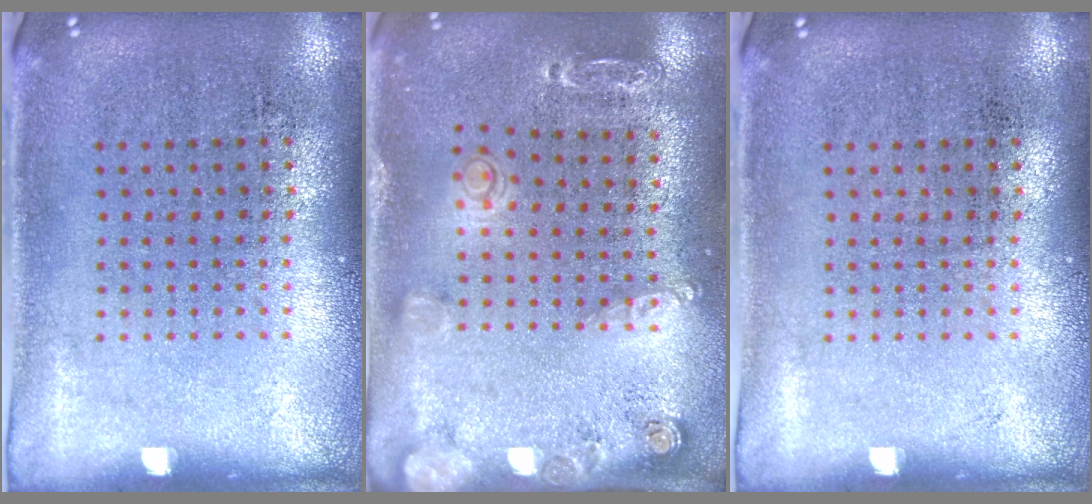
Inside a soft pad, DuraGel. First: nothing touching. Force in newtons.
{"total": 1.5, "press": 1.5, "slide": 0.3}
{"total": 0.0}